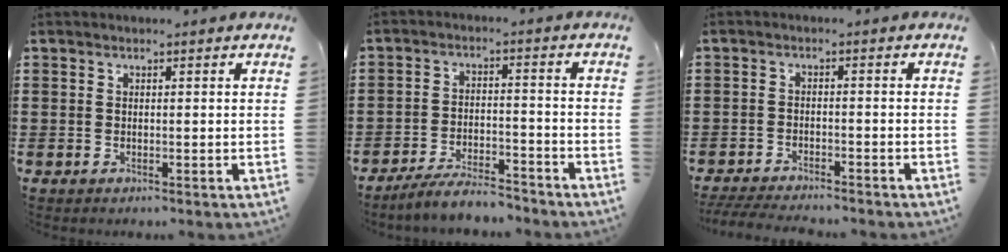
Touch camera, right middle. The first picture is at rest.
{"total": 5.6, "force": [-5.2, 0.4, 1.8], "torque": [-0.041, -0.002, -0.104]}
{"total": 3.6, "force": [-3.5, 0.2, 0.8], "torque": [-0.028, -0.009, -0.075]}